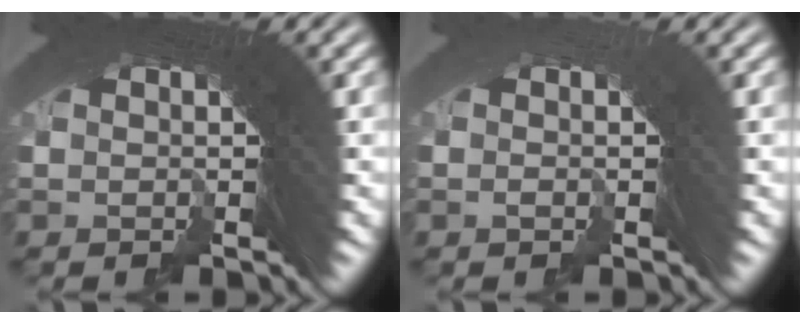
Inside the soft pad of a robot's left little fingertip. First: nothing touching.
{"total": 1.3, "force": [-1.2, -0.3, -0.4], "torque": [0.015, 0.008, -0.025]}